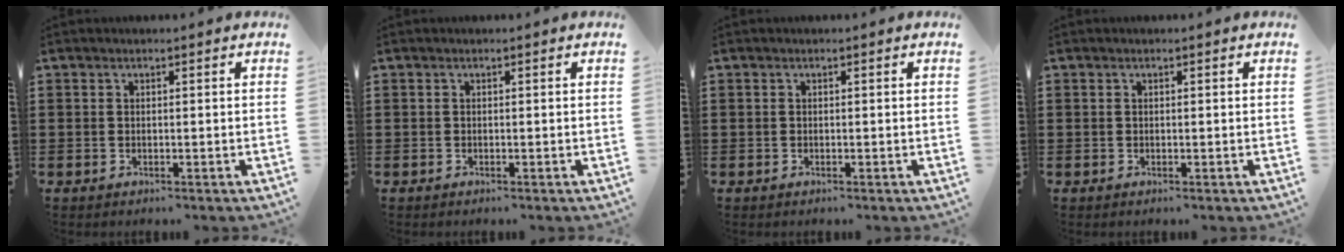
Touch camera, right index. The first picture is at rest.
{"total": 0.0}
{"total": 0.0}
{"total": 0.0}